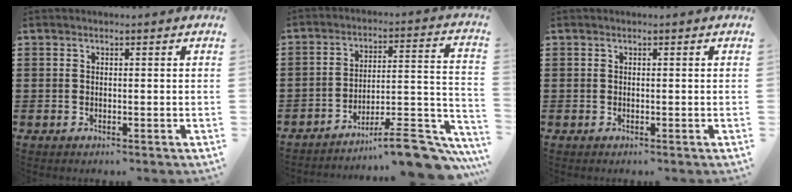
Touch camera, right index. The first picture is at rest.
{"total": 12.0, "force": [-9.7, 2.5, 6.7], "torque": [-0.081, 0.035, -0.173]}
{"total": 0.0}